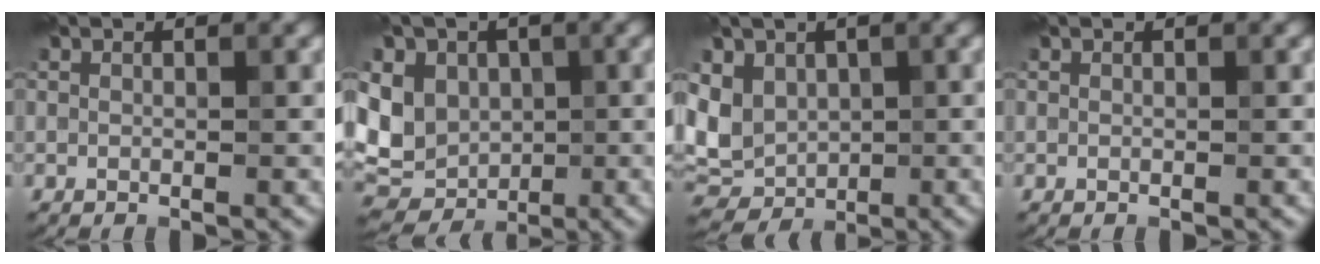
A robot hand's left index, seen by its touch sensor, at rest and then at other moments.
{"total": 8.6, "force": [0.9, 7.1, 4.8], "torque": [-0.087, 0.010, 0.009]}
{"total": 6.3, "force": [0.8, 5.0, 3.7], "torque": [-0.076, -0.008, 0.012]}
{"total": 0.0}